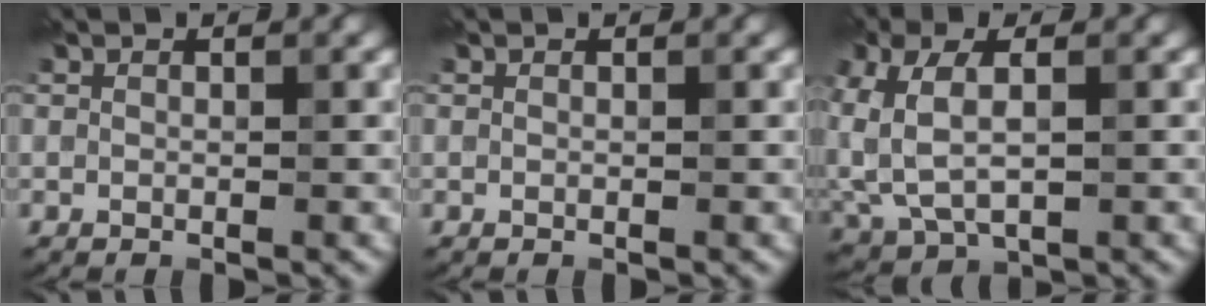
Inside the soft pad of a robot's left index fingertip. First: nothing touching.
{"total": 0.0}
{"total": 5.6, "force": [0.0, 3.5, 4.3], "torque": [-0.111, 0.006, 0.004]}